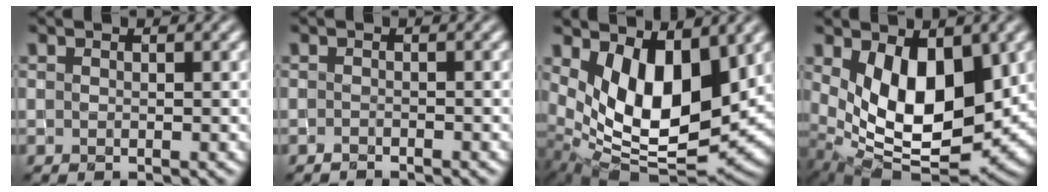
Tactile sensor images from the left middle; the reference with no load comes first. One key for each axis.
{"total": 0.9, "fx": -0.9, "fy": -0.1, "fz": 0.2, "tx": -0.005, "ty": 0.003, "tz": -0.017}
{"total": 10.0, "fx": 2.6, "fy": 5.2, "fz": 8.1, "tx": -0.146, "ty": -0.022, "tz": 0.052}
{"total": 9.5, "fx": 1.6, "fy": 5.2, "fz": 7.8, "tx": -0.138, "ty": -0.019, "tz": 0.038}